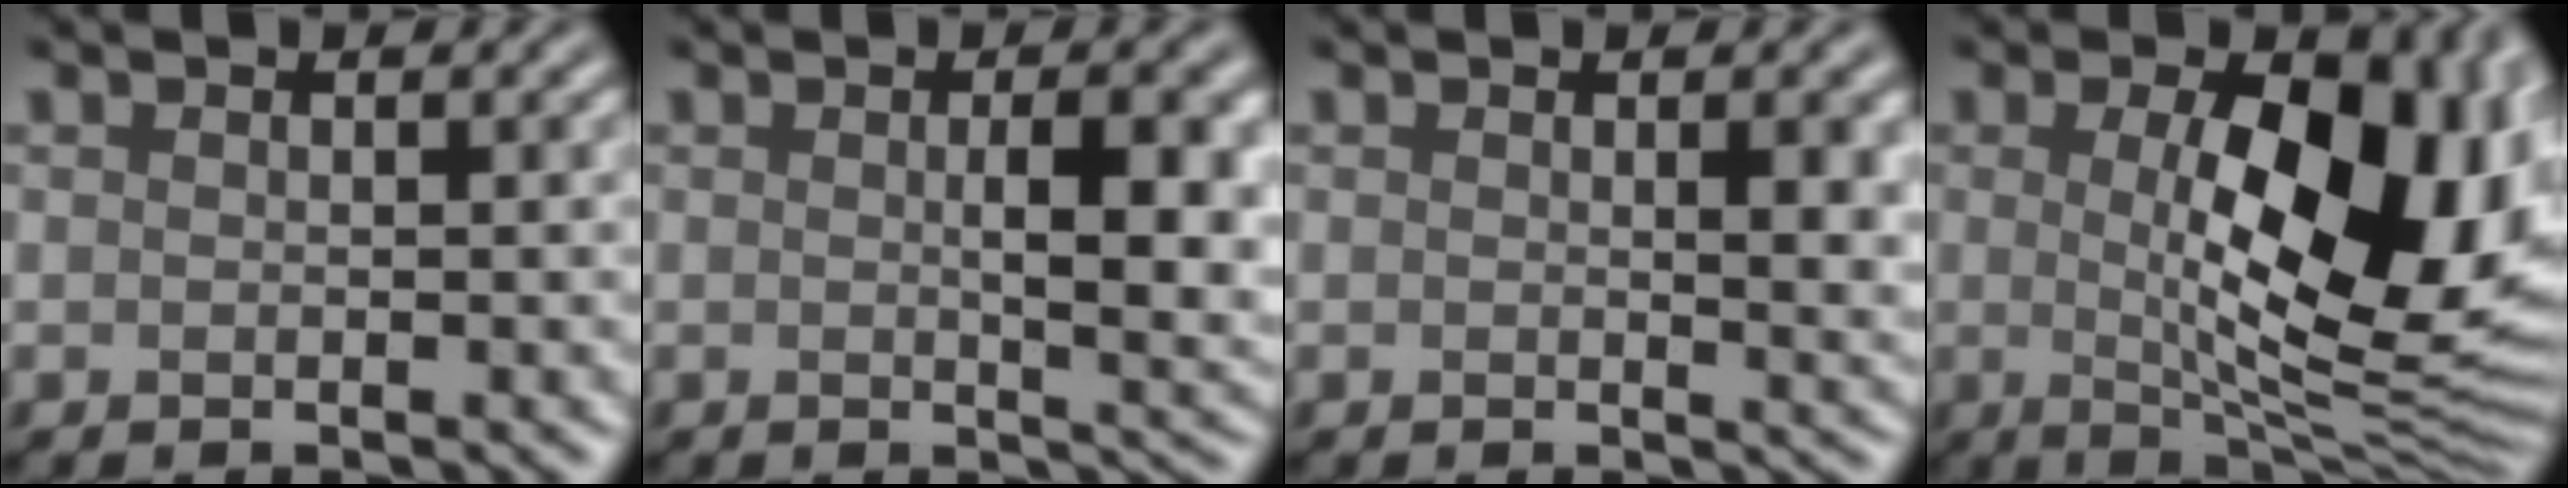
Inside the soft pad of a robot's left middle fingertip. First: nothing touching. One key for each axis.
{"total": 5.6, "fx": 0.4, "fy": 1.5, "fz": 5.3, "tx": -0.070, "ty": -0.002, "tz": 0.011}
{"total": 2.7, "fx": 0.5, "fy": 0.6, "fz": 2.6, "tx": -0.031, "ty": -0.004, "tz": 0.008}
{"total": 14.0, "fx": 1.3, "fy": 6.0, "fz": 12.5, "tx": -0.163, "ty": -0.002, "tz": 0.024}